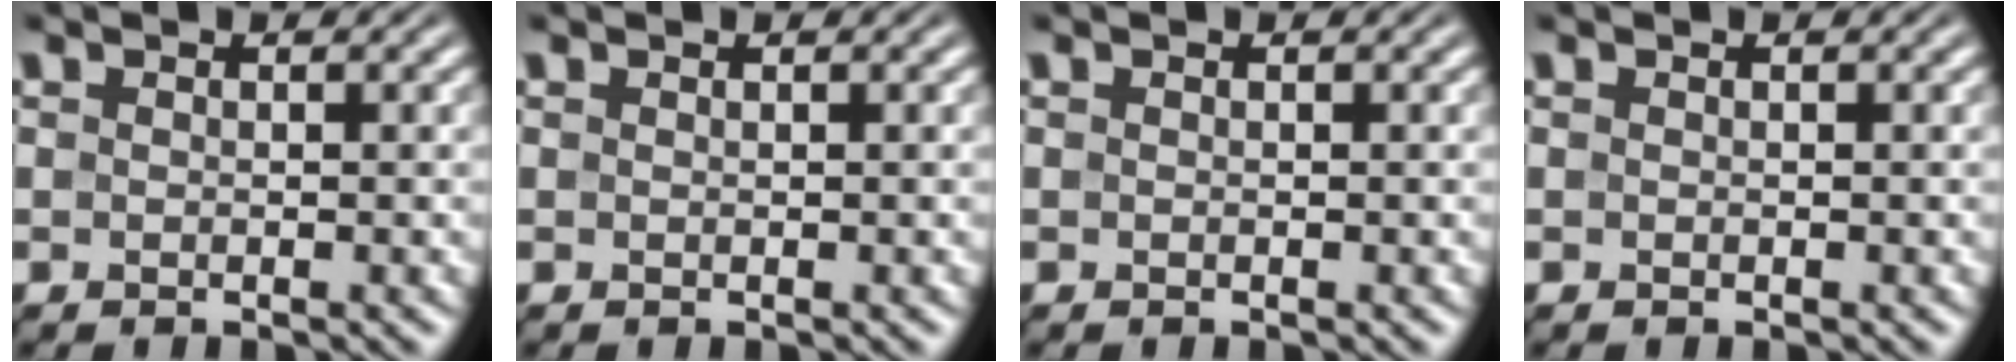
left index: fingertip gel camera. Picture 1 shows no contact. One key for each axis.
{"total": 0.0}
{"total": 0.0}
{"total": 0.0}